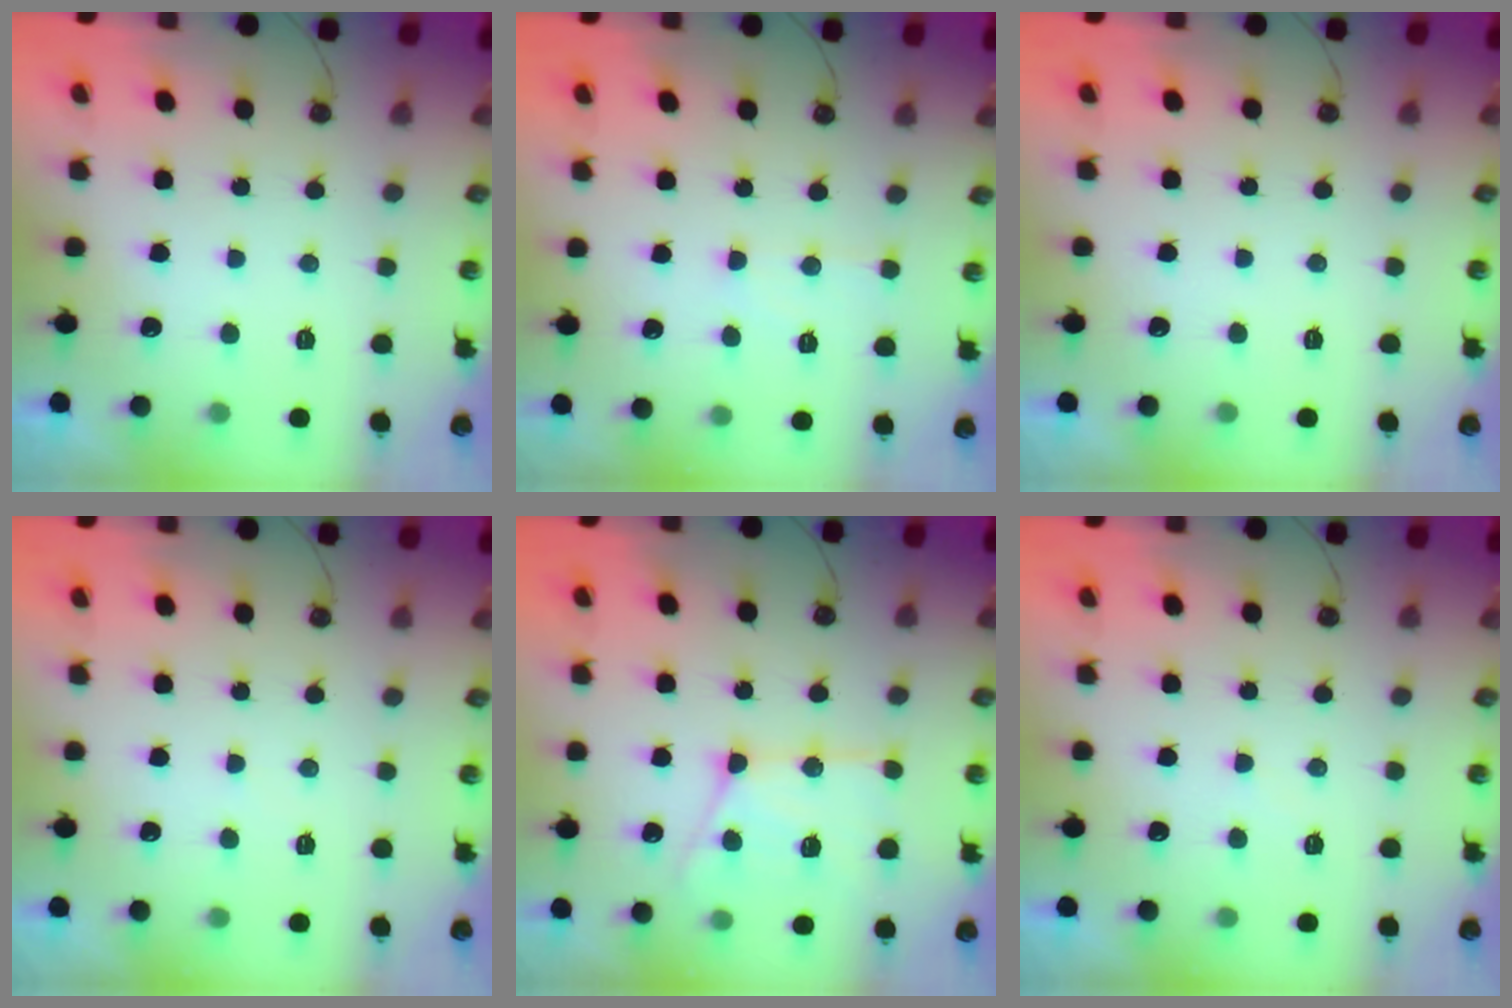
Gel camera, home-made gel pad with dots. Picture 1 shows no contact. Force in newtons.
{"total": 5.8, "press": 5.8, "slide": 0.4}
{"total": 0.0}
{"total": 2.9, "press": 2.9, "slide": 0.4}
{"total": 16.7, "press": 16.5, "slide": 2.0}
{"total": 4.2, "press": 4.2, "slide": 0.7}